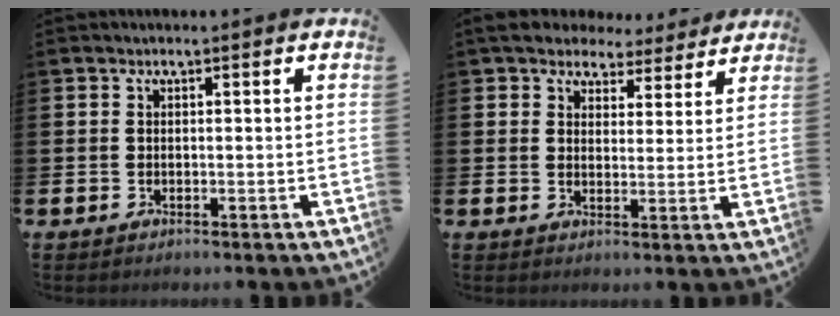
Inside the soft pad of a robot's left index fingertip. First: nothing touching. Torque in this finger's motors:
{"motor_torque": [2.14, 0.00, 0.73, 0.21]}